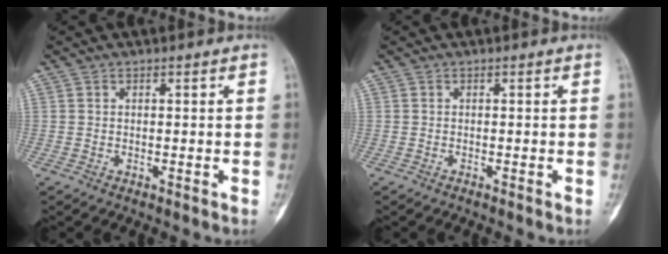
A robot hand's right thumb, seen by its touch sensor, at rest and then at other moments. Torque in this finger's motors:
{"motor_torque": [-0.02, -0.45, -0.01, -0.27, 0.04]}